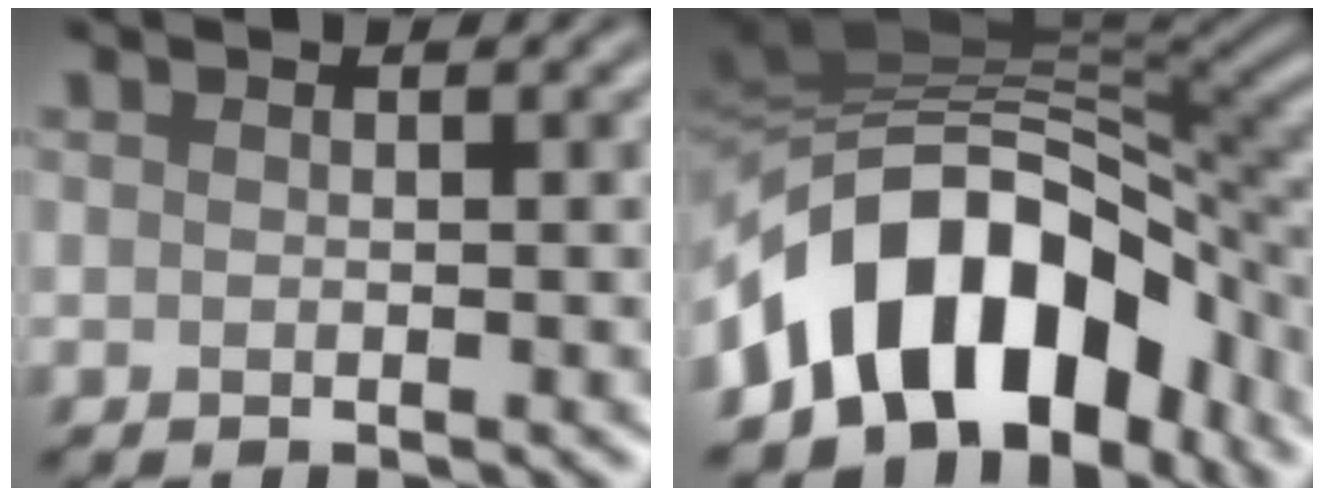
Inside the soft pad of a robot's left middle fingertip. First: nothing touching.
{"total": 13.1, "force": [-5.7, 8.0, 8.7], "torque": [-0.129, 0.020, -0.111]}